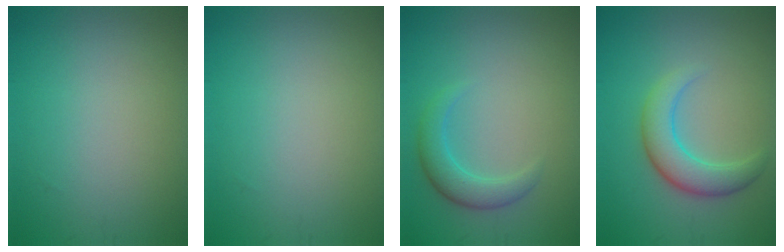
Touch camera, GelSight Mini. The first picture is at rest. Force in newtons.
{"total": 0.0}
{"total": 2.8, "press": 2.8, "slide": 0.0}
{"total": 4.2, "press": 4.2, "slide": 0.1}